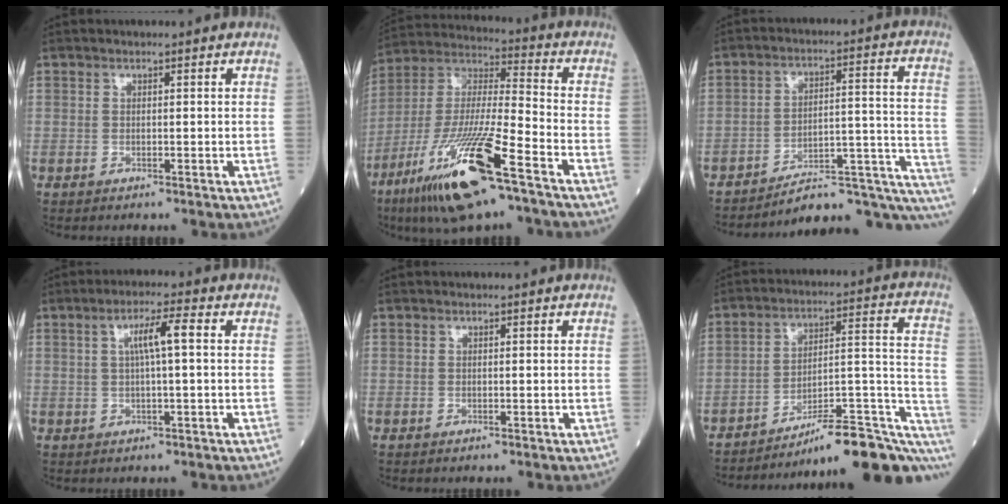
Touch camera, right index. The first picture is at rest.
{"total": 19.2, "force": [-10.7, 1.8, 15.9], "torque": [-0.342, -0.049, -0.199]}
{"total": 16.6, "force": [-14.6, 3.1, 7.4], "torque": [-0.034, 0.067, -0.194]}
{"total": 4.9, "force": [0.9, 0.1, 4.8], "torque": [-0.086, 0.010, 0.015]}
{"total": 0.0}
{"total": 19.8, "force": [-15.2, 2.4, 12.4], "torque": [-0.095, 0.042, -0.217]}